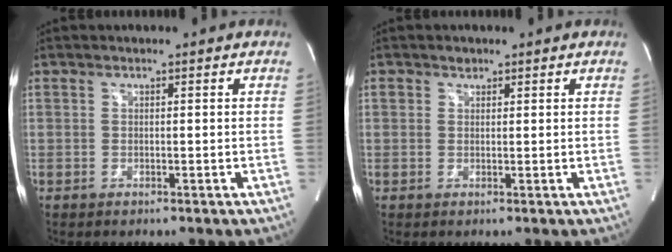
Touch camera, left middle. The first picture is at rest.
{"total": 1.1, "force": [0.8, 0.7, 0.2], "torque": [-0.002, 0.000, 0.012]}